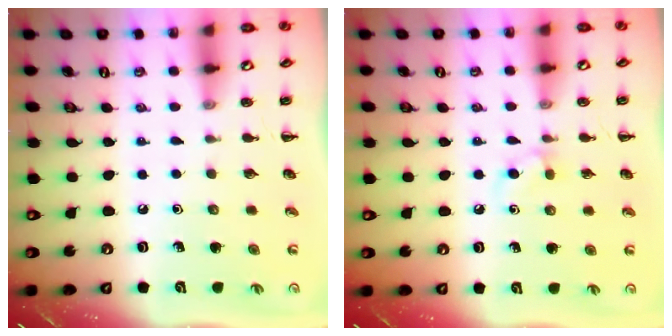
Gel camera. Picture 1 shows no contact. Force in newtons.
{"total": 4.8, "press": 4.5, "slide": 1.7}